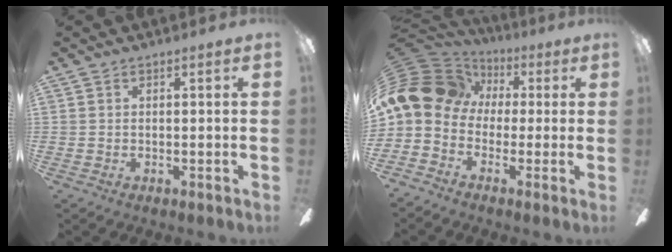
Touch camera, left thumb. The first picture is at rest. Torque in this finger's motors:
{"motor_torque": [0.65, 1.23, 0.64, 0.77, 0.21]}